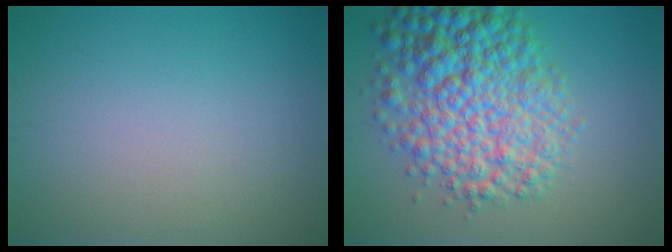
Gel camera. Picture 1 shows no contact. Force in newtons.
{"total": 9.1, "press": 9.1, "slide": 0.2}